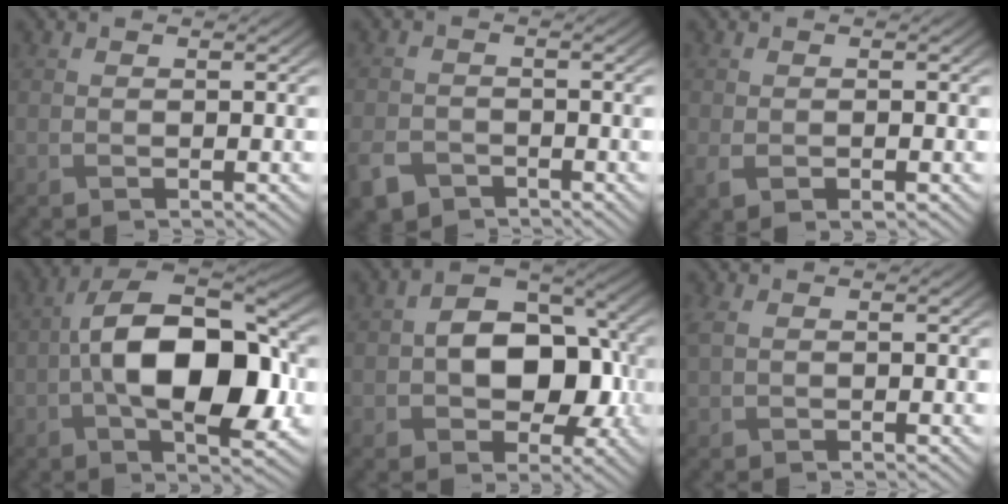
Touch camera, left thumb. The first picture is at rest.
{"total": 4.1, "force": [-2.8, 2.5, 1.6], "torque": [-0.045, -0.011, -0.059]}
{"total": 2.6, "force": [-1.0, 1.5, 1.9], "torque": [-0.045, -0.014, -0.013]}
{"total": 15.4, "force": [-1.9, 8.0, 13.1], "torque": [-0.213, 0.010, -0.043]}
{"total": 10.0, "force": [-0.9, 6.8, 7.4], "torque": [-0.113, 0.000, -0.016]}
{"total": 2.1, "force": [0.5, 1.3, 1.6], "torque": [-0.050, 0.006, 0.010]}